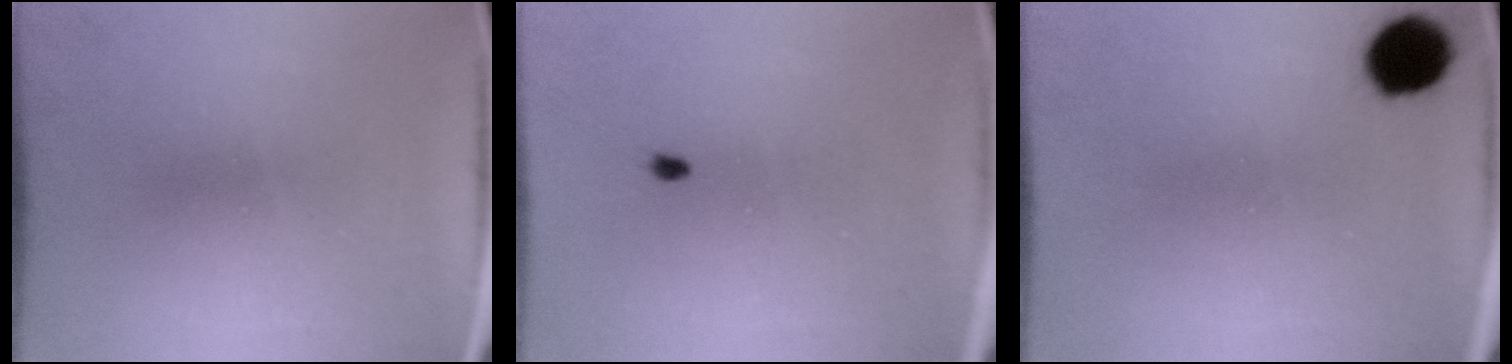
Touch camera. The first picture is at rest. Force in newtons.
{"total": 1.4}
{"total": 9.2}